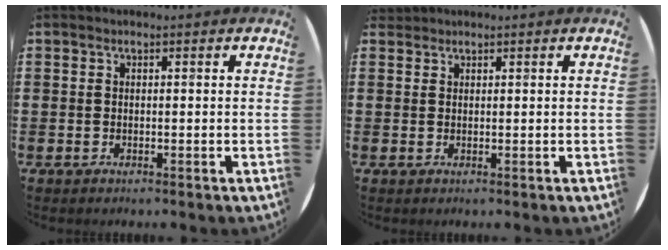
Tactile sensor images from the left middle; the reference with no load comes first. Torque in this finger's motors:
{"motor_torque": [0.09, 0.13, -0.14, -0.05]}